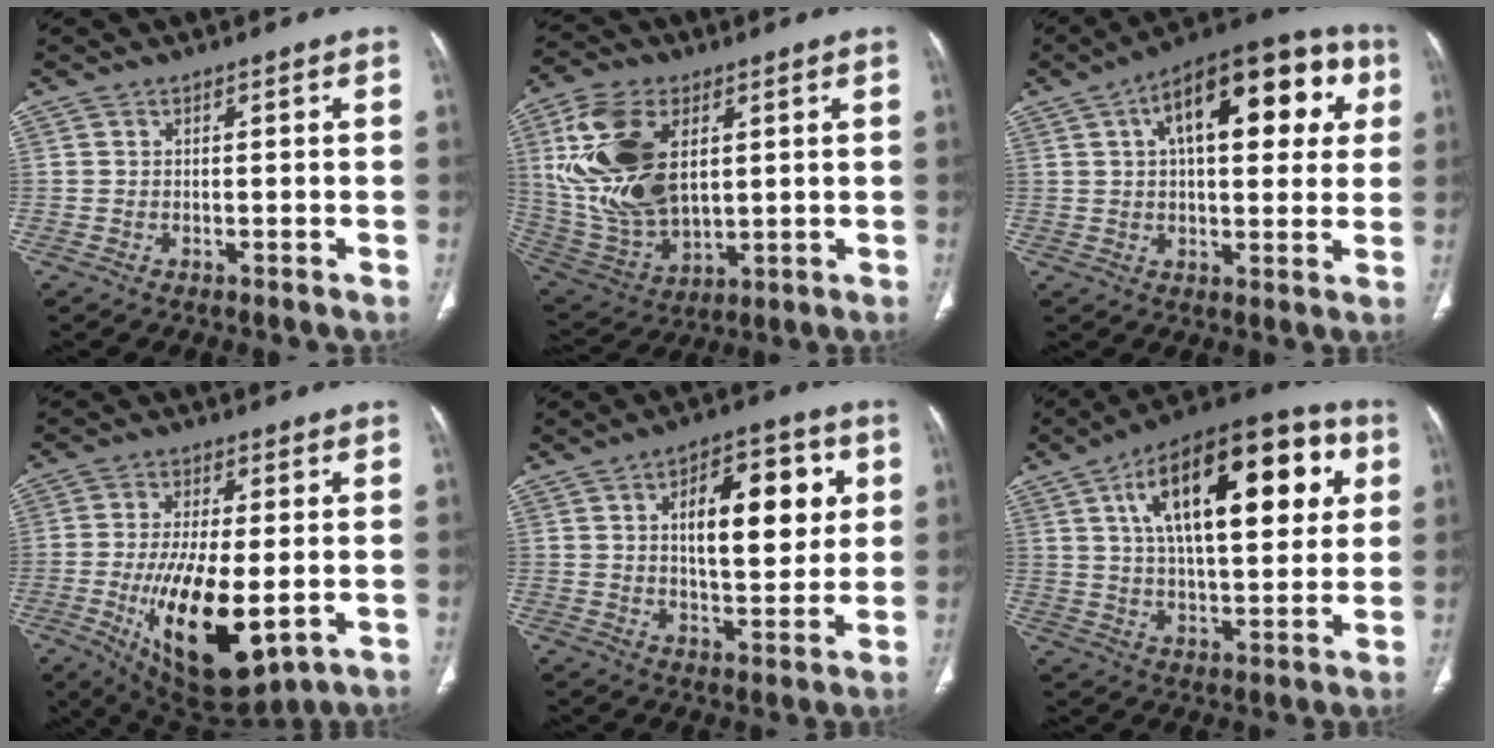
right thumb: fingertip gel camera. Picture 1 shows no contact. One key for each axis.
{"total": 20.3, "fx": 4.7, "fy": 12.1, "fz": 15.6, "tx": -0.304, "ty": -0.018, "tz": 0.100}
{"total": 21.8, "fx": 6.8, "fy": 10.2, "fz": 18.1, "tx": -0.226, "ty": 0.028, "tz": 0.091}
{"total": 18.0, "fx": -4.2, "fy": 7.5, "fz": 15.8, "tx": -0.277, "ty": -0.020, "tz": -0.050}
{"total": 16.0, "fx": 4.0, "fy": 7.5, "fz": 13.6, "tx": -0.160, "ty": -0.002, "tz": 0.059}
{"total": 26.4, "fx": 8.4, "fy": 11.6, "fz": 22.2, "tx": -0.317, "ty": 0.007, "tz": 0.123}